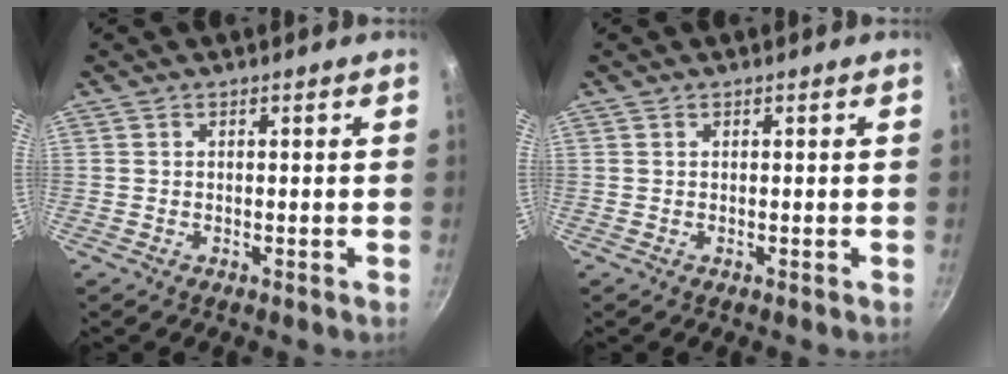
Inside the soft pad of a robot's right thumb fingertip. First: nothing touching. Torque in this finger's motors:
{"motor_torque": [0.28, -0.01, -0.06, 0.01, 0.04]}